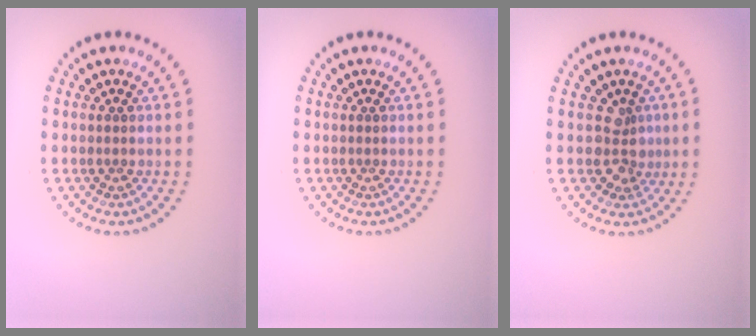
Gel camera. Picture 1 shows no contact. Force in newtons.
{"total": 0.0}
{"total": 2.3, "press": 2.0, "slide": 1.1}